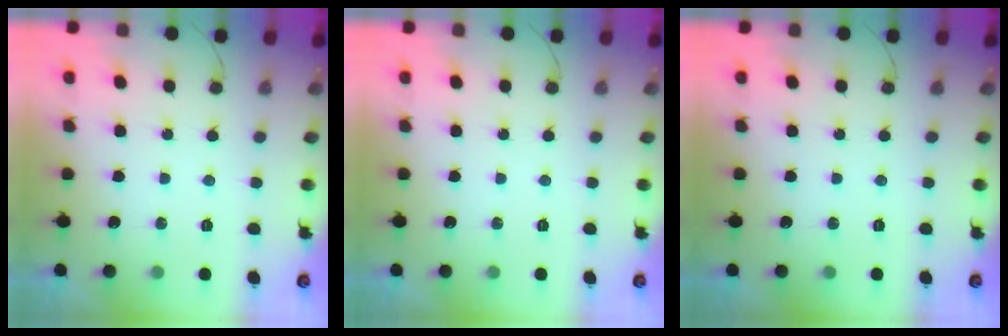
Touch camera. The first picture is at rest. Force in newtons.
{"total": 0.0}
{"total": 0.0}